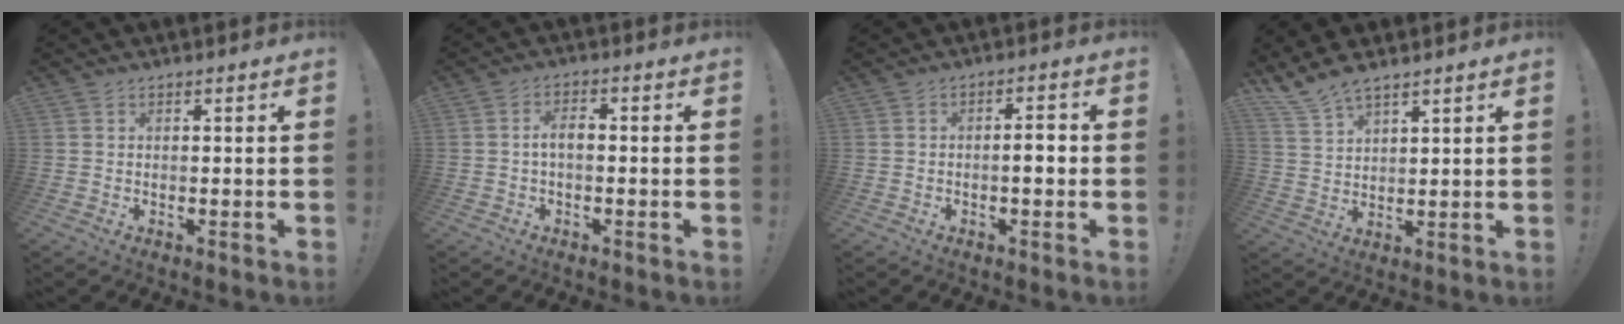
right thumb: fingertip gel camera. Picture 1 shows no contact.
{"total": 3.7, "force": [-0.4, 1.6, 3.4], "torque": [-0.063, 0.007, -0.007]}
{"total": 4.2, "force": [-1.0, 1.2, 3.9], "torque": [-0.053, 0.004, -0.022]}
{"total": 7.0, "force": [6.0, 1.9, 2.9], "torque": [-0.067, -0.032, 0.117]}